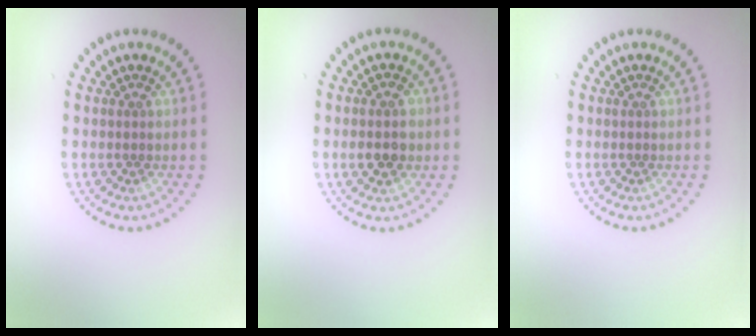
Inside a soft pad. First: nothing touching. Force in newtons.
{"total": 3.3, "press": 3.3, "slide": 0.2}
{"total": 0.0}